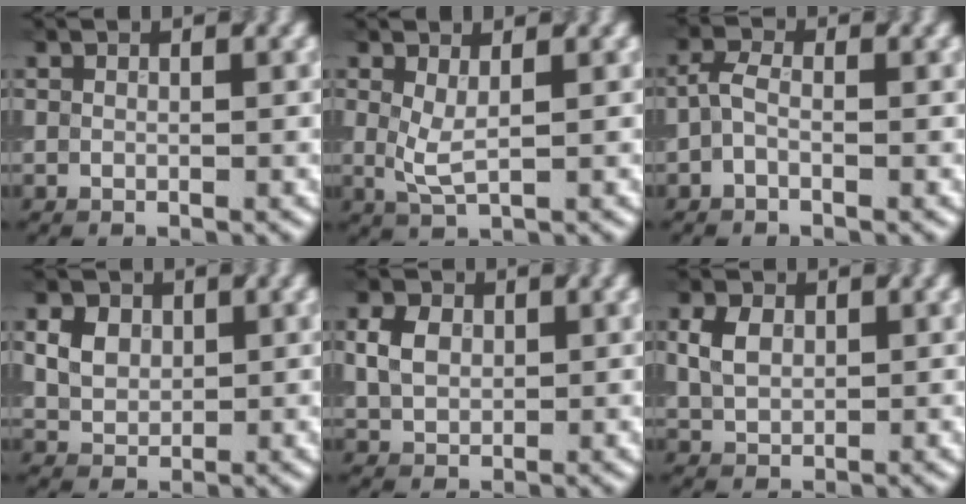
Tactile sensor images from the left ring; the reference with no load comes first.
{"total": 2.5, "force": [0.3, 1.0, 2.2], "torque": [-0.057, 0.007, 0.013]}
{"total": 1.9, "force": [-0.9, 0.8, 1.4], "torque": [-0.032, 0.012, -0.018]}
{"total": 4.3, "force": [1.7, 3.1, 2.5], "torque": [-0.064, 0.014, 0.031]}
{"total": 3.0, "force": [0.5, 2.2, 1.9], "torque": [-0.047, 0.010, 0.016]}
{"total": 2.8, "force": [0.6, 2.0, 1.9], "torque": [-0.047, 0.009, 0.017]}